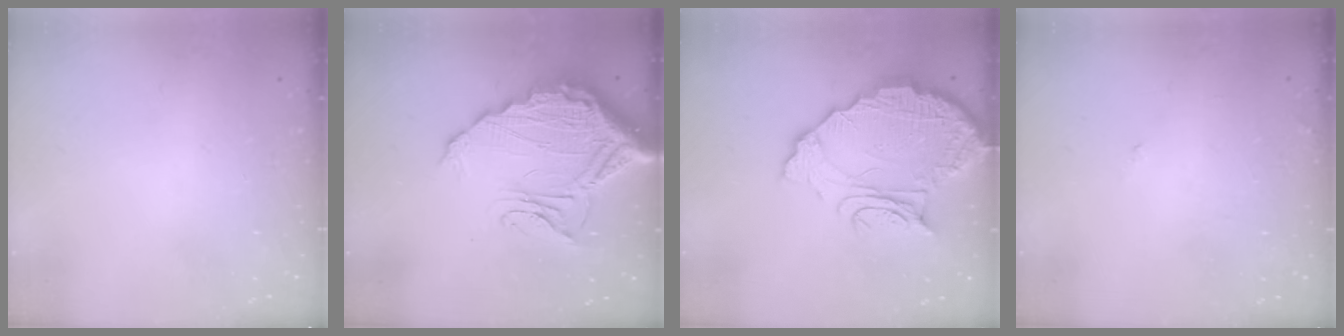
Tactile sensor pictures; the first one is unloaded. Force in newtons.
{"total": 17.9, "press": 17.8, "slide": 1.5}
{"total": 14.9, "press": 14.8, "slide": 1.4}
{"total": 5.5, "press": 5.5, "slide": 0.2}